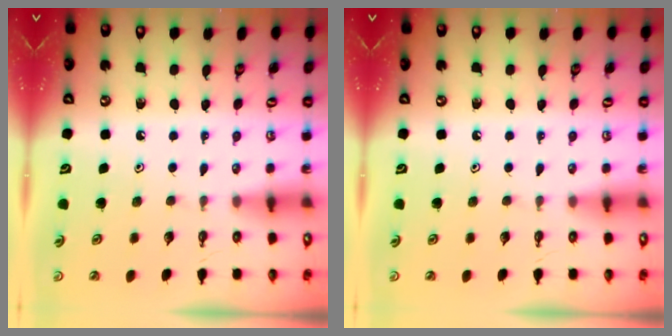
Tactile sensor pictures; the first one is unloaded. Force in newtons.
{"total": 0.0}